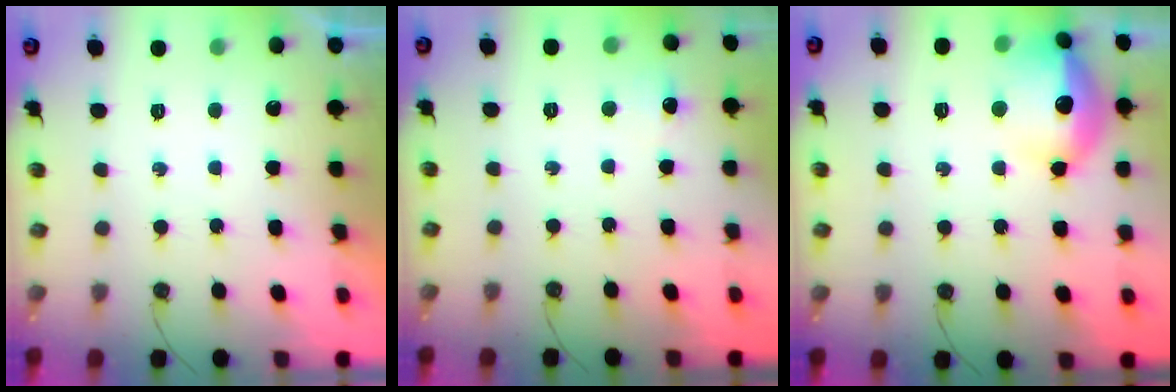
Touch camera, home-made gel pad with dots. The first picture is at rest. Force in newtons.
{"total": 5.4, "press": 5.3, "slide": 0.8}
{"total": 16.3, "press": 16.3, "slide": 1.1}